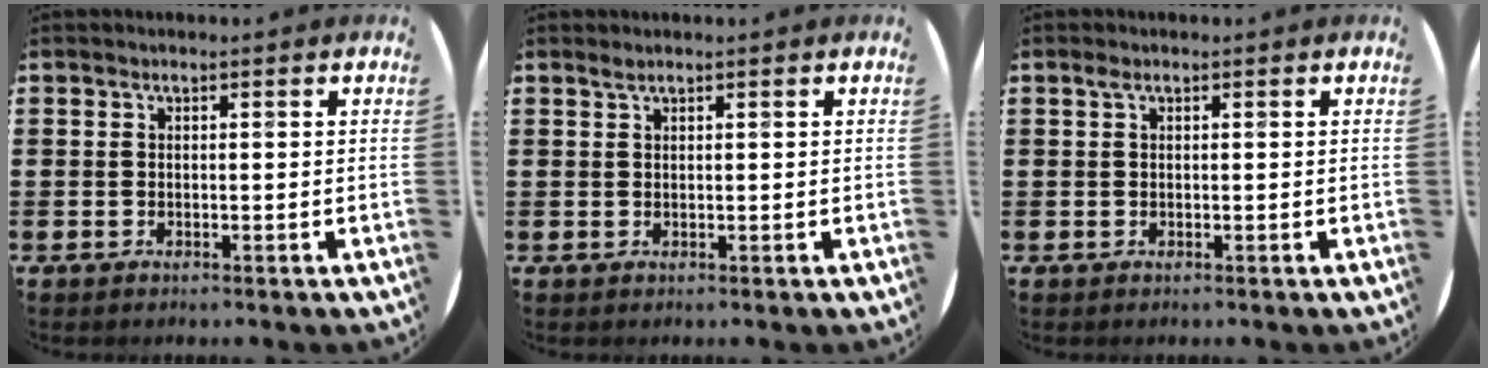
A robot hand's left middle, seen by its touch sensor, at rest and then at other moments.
{"total": 0.7, "force": [0.5, -0.1, 0.4], "torque": [-0.006, 0.000, 0.010]}
{"total": 0.5, "force": [0.3, 0.2, 0.4], "torque": [-0.008, 0.002, 0.005]}